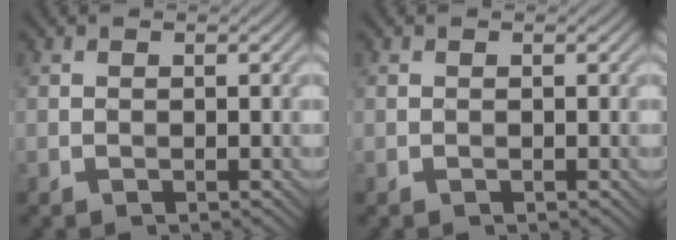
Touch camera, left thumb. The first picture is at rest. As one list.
[{"total": 0.0}]